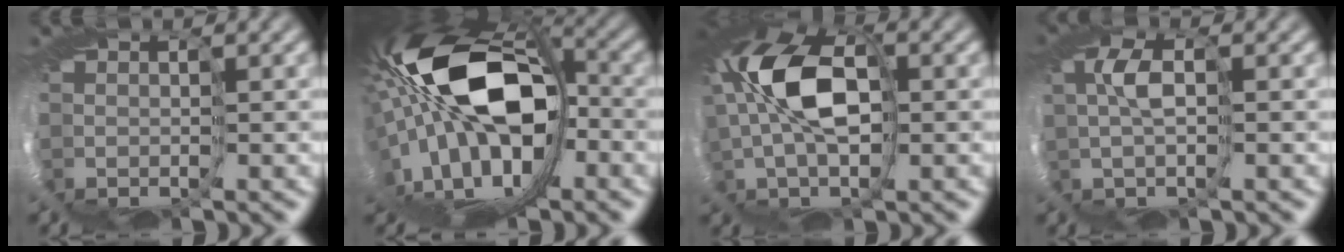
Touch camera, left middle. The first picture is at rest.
{"total": 16.6, "force": [-1.8, 8.9, 13.9], "torque": [-0.259, -0.005, -0.058]}
{"total": 10.0, "force": [1.2, 5.5, 8.3], "torque": [-0.174, 0.009, -0.002]}
{"total": 1.8, "force": [-0.1, 0.1, 1.8], "torque": [-0.049, -0.001, -0.020]}